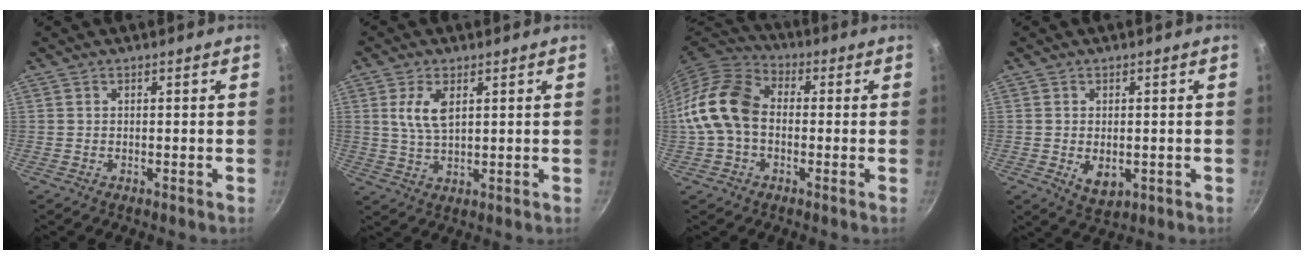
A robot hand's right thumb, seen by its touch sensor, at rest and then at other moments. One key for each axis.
{"total": 6.1, "fx": 2.0, "fy": 3.0, "fz": 4.9, "tx": -0.093, "ty": -0.010, "tz": 0.041}
{"total": 13.5, "fx": -0.8, "fy": 9.7, "fz": 9.3, "tx": -0.153, "ty": 0.033, "tz": -0.035}
{"total": 4.8, "fx": -0.6, "fy": 3.2, "fz": 3.5, "tx": -0.051, "ty": -0.010, "tz": -0.001}